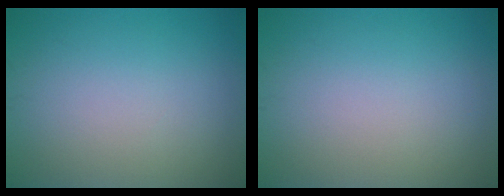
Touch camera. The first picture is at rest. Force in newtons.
{"total": 0.0}